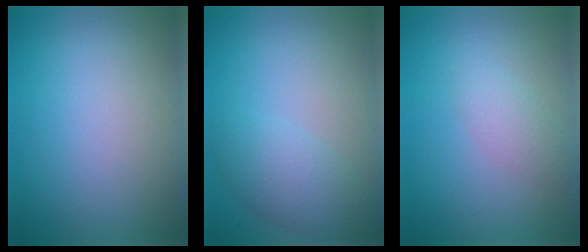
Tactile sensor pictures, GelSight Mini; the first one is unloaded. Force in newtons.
{"total": 3.6, "press": 3.6, "slide": 0.1}
{"total": 1.8, "press": 1.8, "slide": 0.1}